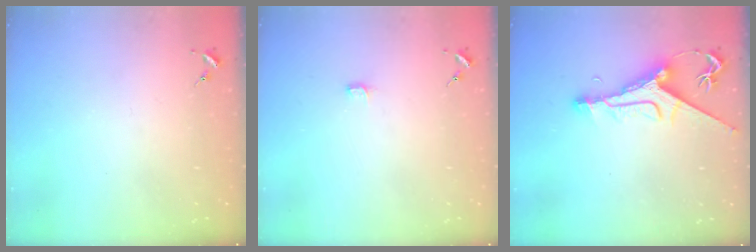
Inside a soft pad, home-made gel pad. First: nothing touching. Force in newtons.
{"total": 2.7, "press": 2.7, "slide": 0.3}
{"total": 9.9, "press": 9.8, "slide": 1.3}